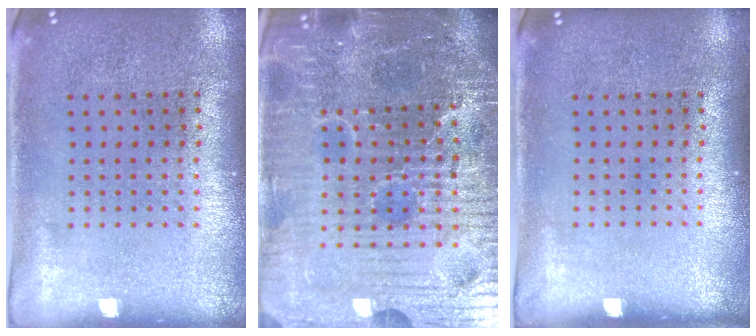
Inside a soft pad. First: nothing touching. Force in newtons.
{"total": 7.4, "press": 6.6, "slide": 3.3}
{"total": 0.0}